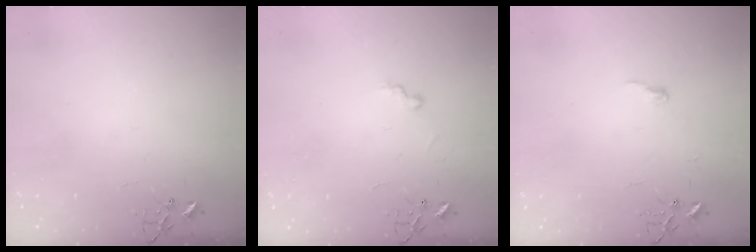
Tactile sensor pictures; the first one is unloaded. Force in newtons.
{"total": 5.9, "press": 5.8, "slide": 0.6}
{"total": 4.4, "press": 4.4, "slide": 0.4}